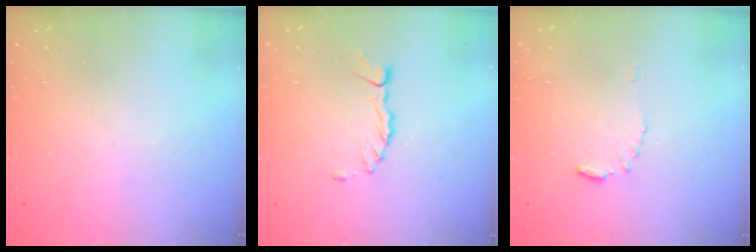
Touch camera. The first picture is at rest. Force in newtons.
{"total": 1.5, "press": 1.5, "slide": 0.3}
{"total": 6.7, "press": 6.7, "slide": 0.5}